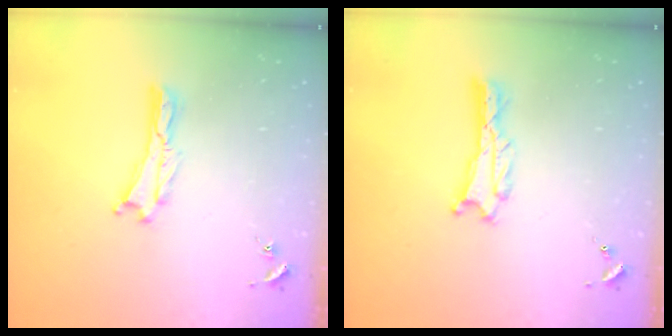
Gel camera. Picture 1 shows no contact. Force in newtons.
{"total": 0.9, "press": 0.9, "slide": 0.1}